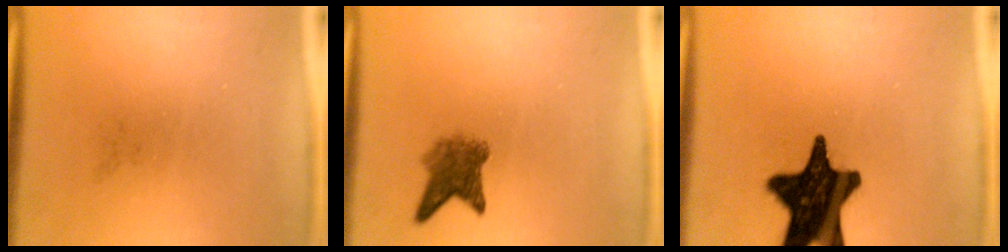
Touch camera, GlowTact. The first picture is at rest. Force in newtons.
{"total": 4.1}
{"total": 18.1}